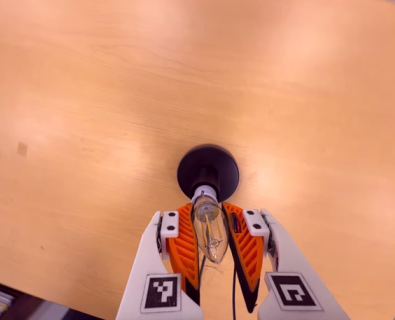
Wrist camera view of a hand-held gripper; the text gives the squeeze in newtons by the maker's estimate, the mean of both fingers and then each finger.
{"total": 20.7, "left": 20.0, "right": 21.4}